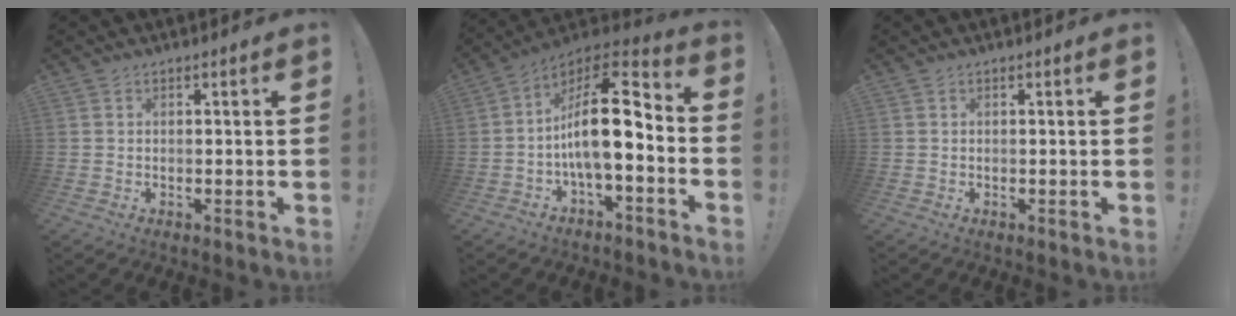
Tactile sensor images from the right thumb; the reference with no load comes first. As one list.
[{"total": 17.1, "force": [-1.6, 6.9, 15.5], "torque": [-0.263, 0.015, -0.023]}, {"total": 0.0}]